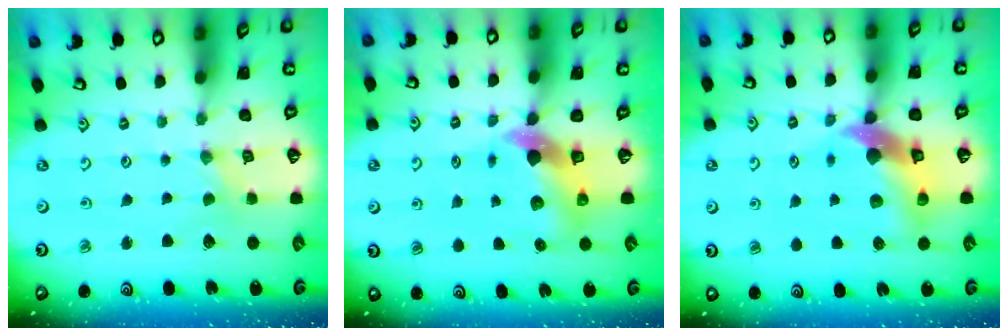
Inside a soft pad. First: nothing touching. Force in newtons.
{"total": 7.6, "press": 7.5, "slide": 1.2}
{"total": 12.2, "press": 12.0, "slide": 1.9}